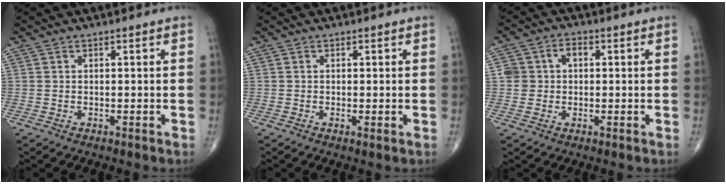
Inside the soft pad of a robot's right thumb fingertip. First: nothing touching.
{"total": 0.7, "force": [0.0, 0.0, 0.7], "torque": [-0.015, -0.005, -0.003]}
{"total": 5.1, "force": [0.4, 4.3, 2.8], "torque": [-0.035, 0.020, 0.006]}